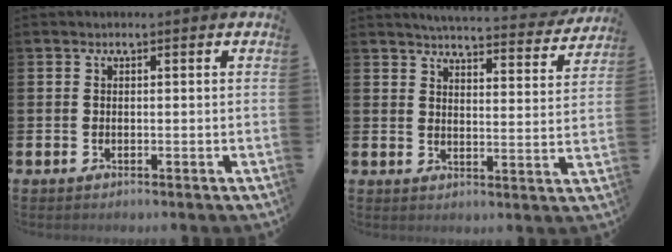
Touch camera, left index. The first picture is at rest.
{"total": 5.2, "force": [5.1, 0.3, 1.0], "torque": [-0.027, -0.040, 0.084]}